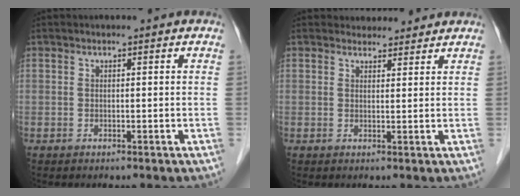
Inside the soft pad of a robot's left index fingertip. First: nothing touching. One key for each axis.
{"total": 3.6, "fx": 3.4, "fy": 1.3, "fz": 0.1, "tx": 0.003, "ty": 0.008, "tz": 0.043}